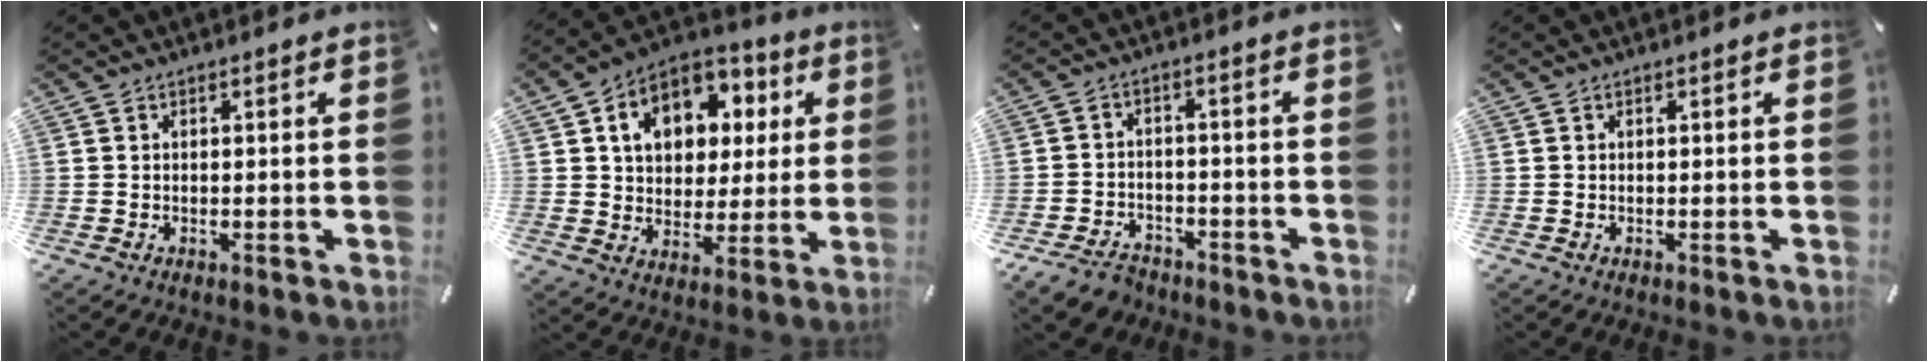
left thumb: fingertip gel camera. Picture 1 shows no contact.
{"total": 12.7, "force": [4.5, 10.1, 6.1], "torque": [-0.105, -0.015, 0.085]}
{"total": 5.3, "force": [-3.9, 3.1, 1.8], "torque": [-0.044, 0.018, -0.077]}
{"total": 0.0}